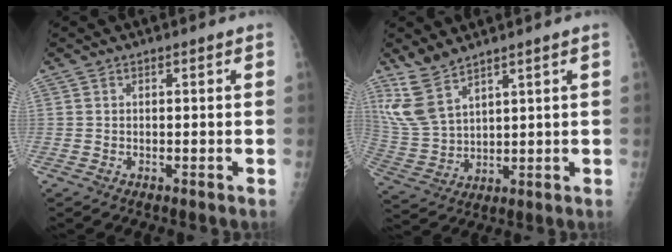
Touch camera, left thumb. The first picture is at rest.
{"total": 8.1, "force": [6.5, 2.8, 3.9], "torque": [-0.082, -0.032, 0.154]}